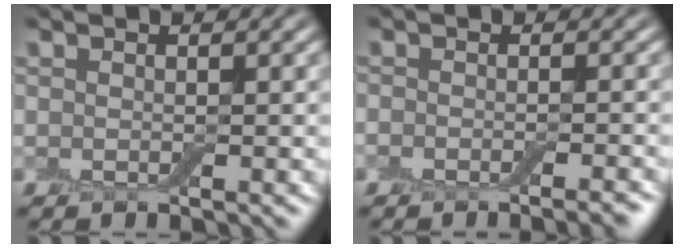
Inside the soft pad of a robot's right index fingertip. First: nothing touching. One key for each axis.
{"total": 2.9, "fx": -2.3, "fy": 0.6, "fz": 1.8, "tx": -0.025, "ty": 0.001, "tz": -0.031}